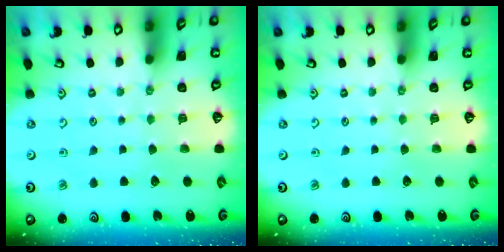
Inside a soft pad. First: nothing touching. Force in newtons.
{"total": 0.0}